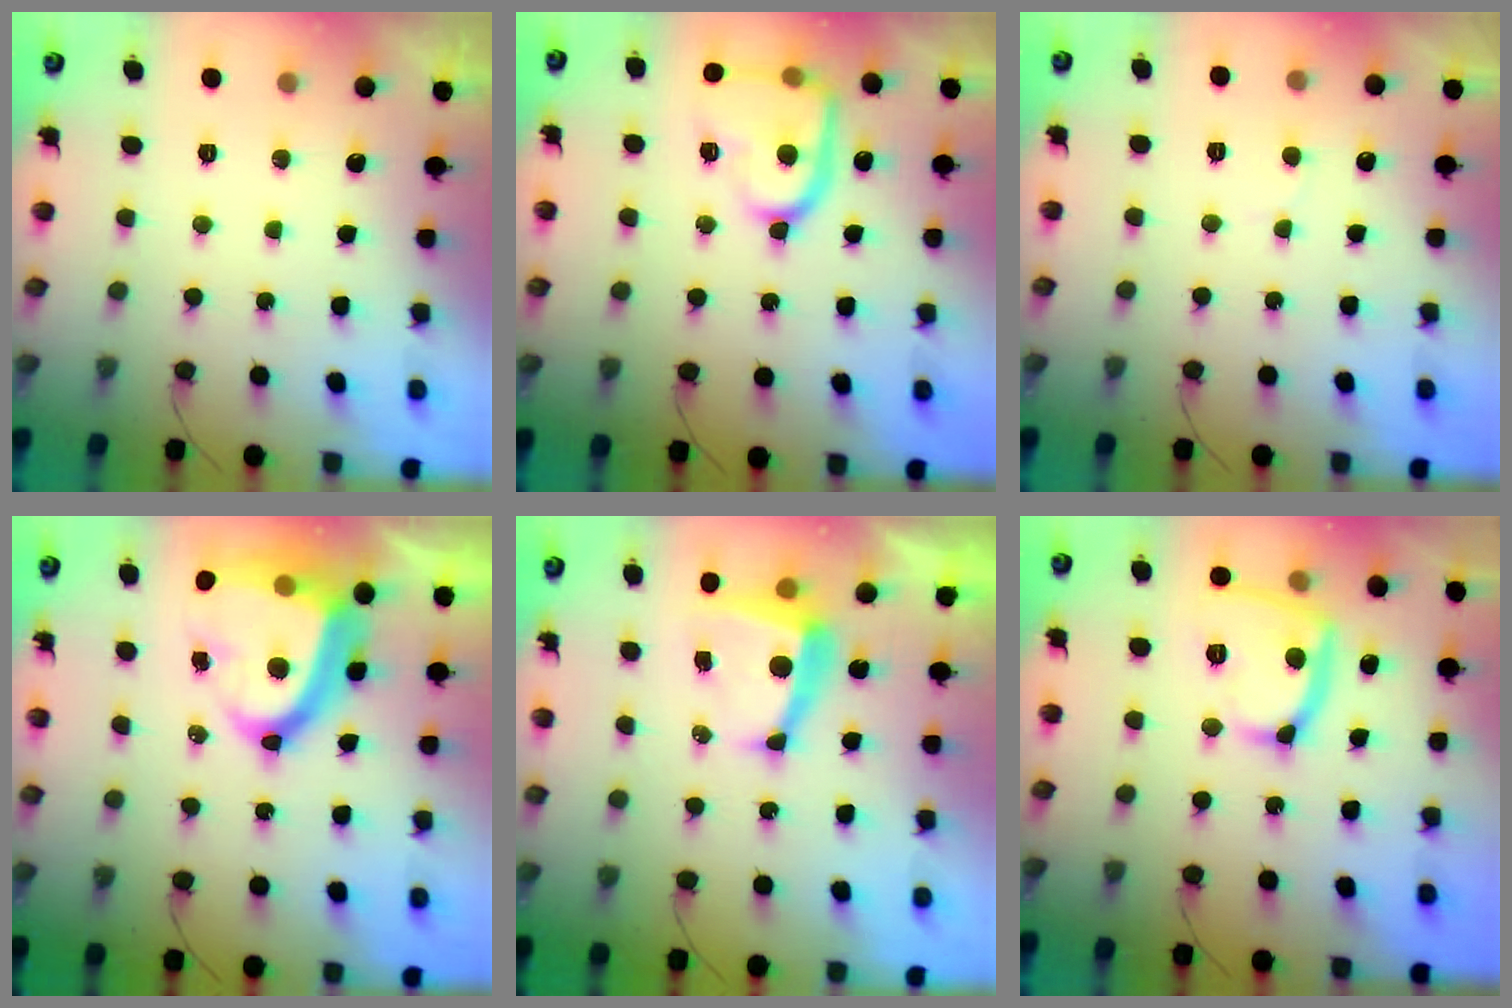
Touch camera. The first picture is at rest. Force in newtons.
{"total": 17.0, "press": 16.9, "slide": 1.6}
{"total": 3.5, "press": 3.5, "slide": 0.4}
{"total": 19.7, "press": 19.6, "slide": 2.0}
{"total": 8.9, "press": 8.9, "slide": 0.7}
{"total": 14.5, "press": 14.4, "slide": 1.5}